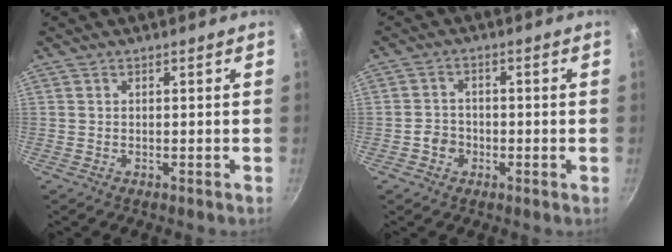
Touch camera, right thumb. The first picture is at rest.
{"total": 3.4, "force": [-1.3, 2.9, 1.1], "torque": [-0.001, 0.015, -0.025]}